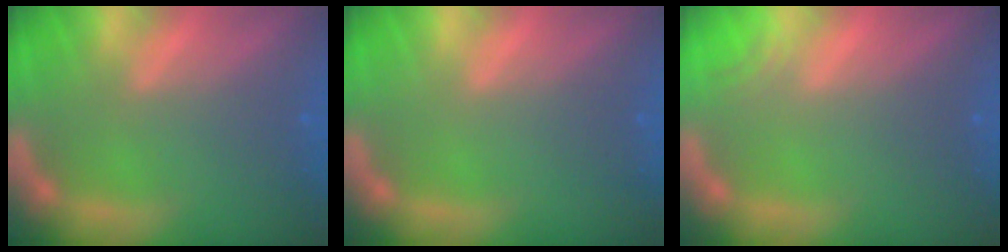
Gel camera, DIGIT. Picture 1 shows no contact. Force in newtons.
{"total": 0.0}
{"total": 0.9}